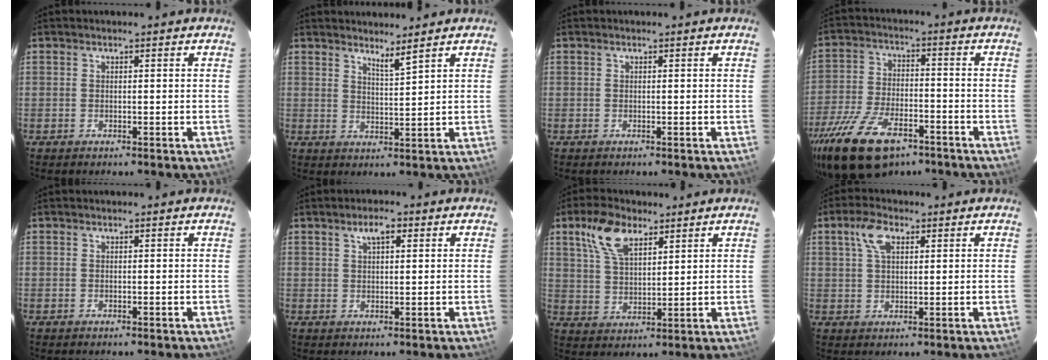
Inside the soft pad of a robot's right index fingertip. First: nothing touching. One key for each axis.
{"total": 3.0, "fx": 2.6, "fy": -0.4, "fz": 1.5, "tx": -0.028, "ty": -0.010, "tz": 0.040}
{"total": 0.0}
{"total": 17.7, "fx": -11.4, "fy": 8.5, "fz": 10.6, "tx": -0.236, "ty": -0.030, "tz": -0.201}
{"total": 0.0}
{"total": 3.3, "fx": 1.7, "fy": 1.3, "fz": 2.5, "tx": -0.044, "ty": 0.010, "tz": 0.029}
{"total": 9.3, "fx": 5.3, "fy": 4.5, "fz": 6.1, "tx": -0.123, "ty": 0.020, "tz": 0.106}
{"total": 5.4, "fx": 2.4, "fy": 2.8, "fz": 4.0, "tx": -0.078, "ty": 0.015, "tz": 0.046}